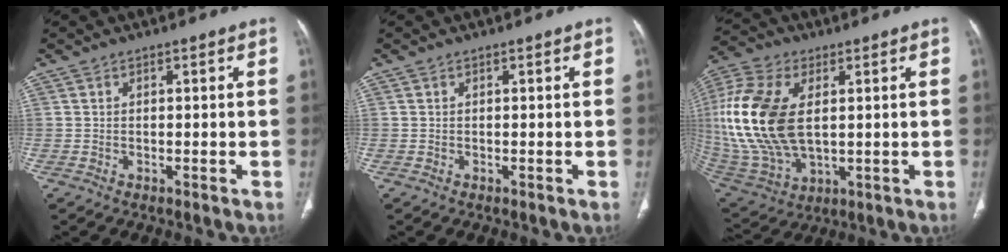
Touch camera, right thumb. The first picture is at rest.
{"total": 0.0}
{"total": 22.5, "force": [2.9, 12.9, 18.2], "torque": [-0.409, -0.014, 0.061]}